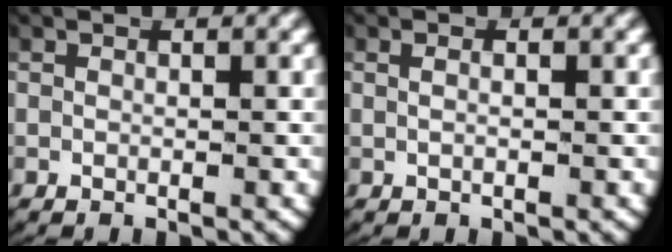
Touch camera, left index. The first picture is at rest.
{"total": 0.6, "force": [0.0, -0.1, 0.6], "torque": [-0.017, -0.003, 0.001]}